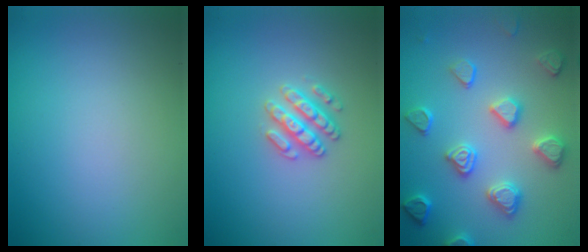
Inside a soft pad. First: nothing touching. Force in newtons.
{"total": 2.5, "press": 2.5, "slide": 0.4}
{"total": 4.6, "press": 4.1, "slide": 2.1}